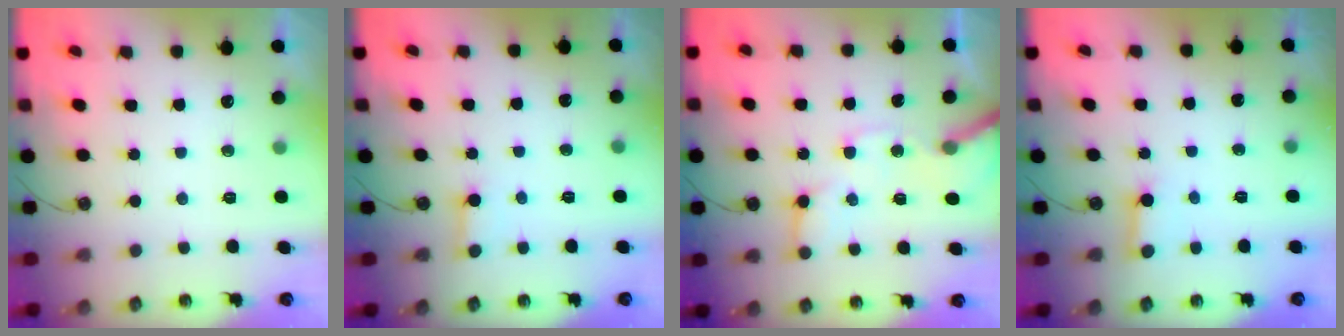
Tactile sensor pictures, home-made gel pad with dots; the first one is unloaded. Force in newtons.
{"total": 2.8, "press": 2.8, "slide": 0.3}
{"total": 12.5, "press": 12.3, "slide": 2.0}
{"total": 3.9, "press": 3.9, "slide": 0.5}